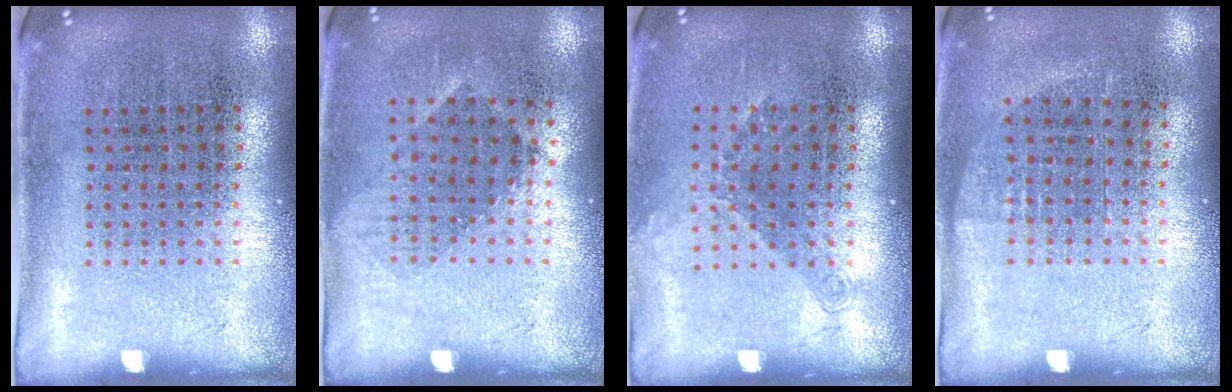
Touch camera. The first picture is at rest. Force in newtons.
{"total": 1.0, "press": 0.8, "slide": 0.6}
{"total": 1.2, "press": 0.9, "slide": 0.8}
{"total": 0.7, "press": 0.6, "slide": 0.3}